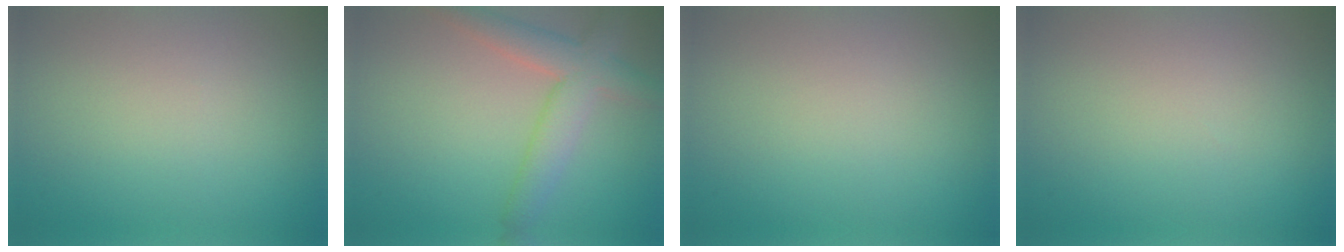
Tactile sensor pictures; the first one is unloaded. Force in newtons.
{"total": 4.9, "press": 4.9, "slide": 0.3}
{"total": 0.0}
{"total": 0.0}